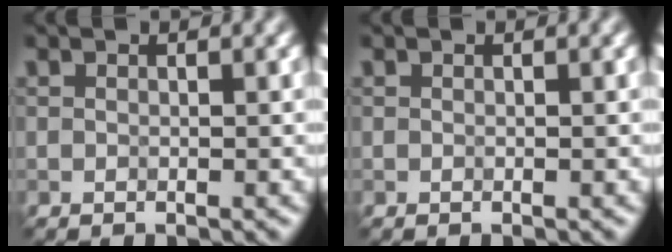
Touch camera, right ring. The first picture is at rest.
{"total": 0.0}